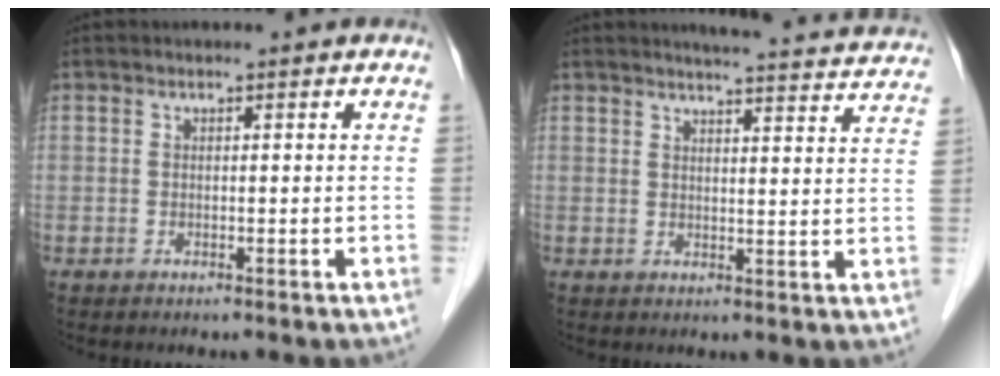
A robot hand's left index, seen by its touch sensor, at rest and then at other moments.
{"total": 17.2, "force": [16.4, 1.1, 4.9], "torque": [-0.057, -0.032, 0.181]}